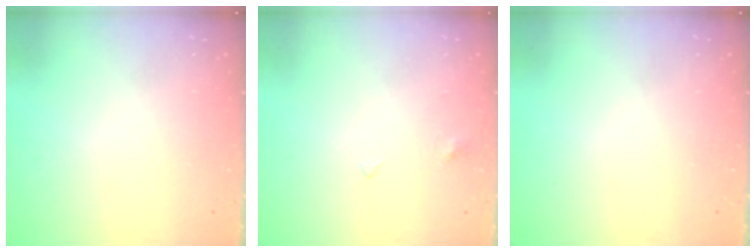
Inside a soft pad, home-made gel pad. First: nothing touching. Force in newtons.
{"total": 2.5, "press": 2.4, "slide": 0.4}
{"total": 0.0}